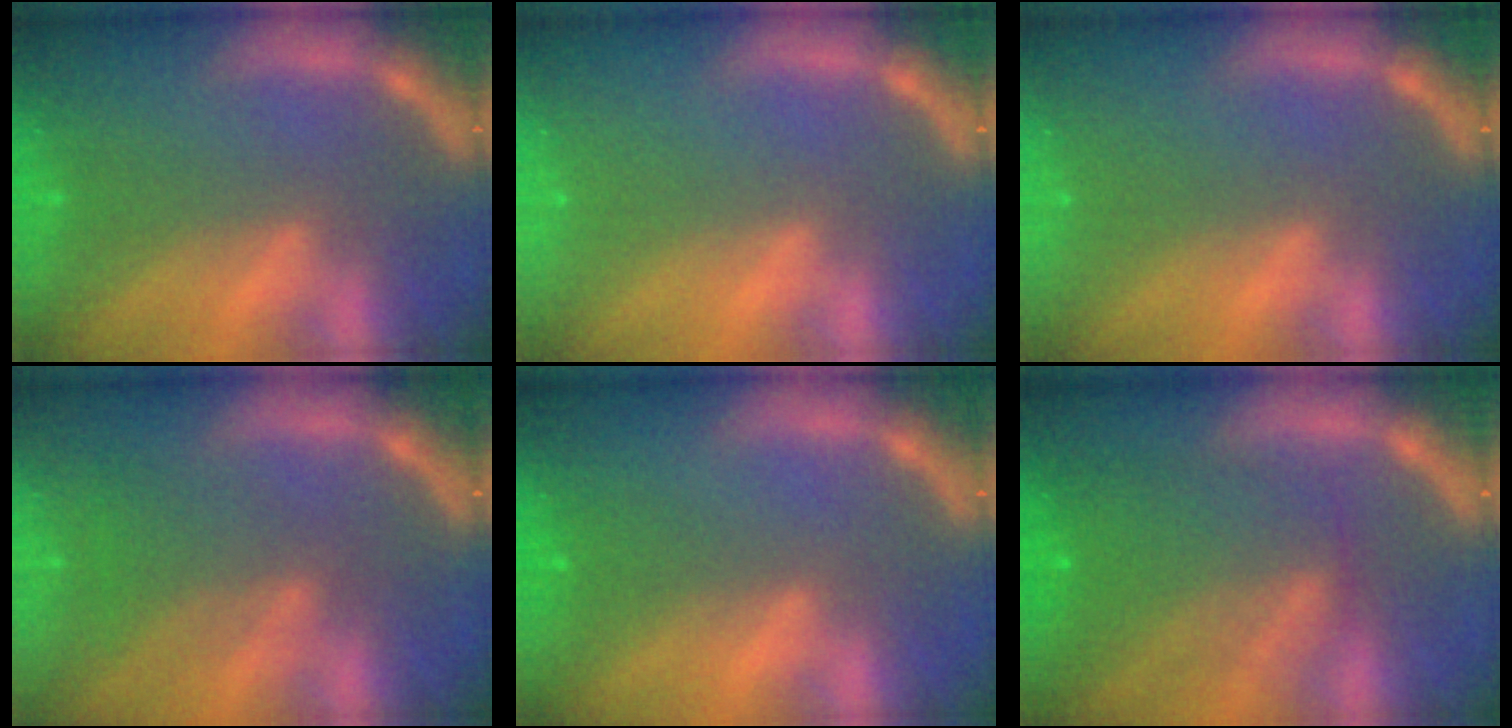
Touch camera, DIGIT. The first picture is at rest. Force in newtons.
{"total": 0.0}
{"total": 0.0}
{"total": 4.0}
{"total": 1.5}
{"total": 7.5}